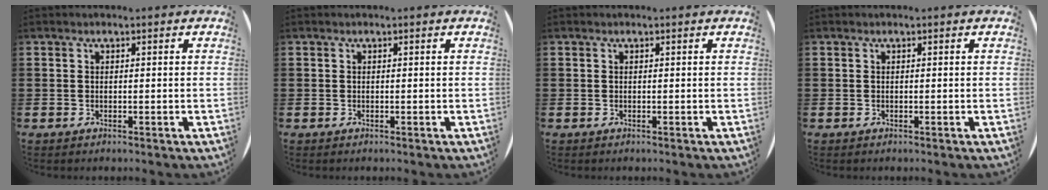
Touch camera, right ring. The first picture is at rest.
{"total": 0.0}
{"total": 0.0}
{"total": 0.0}